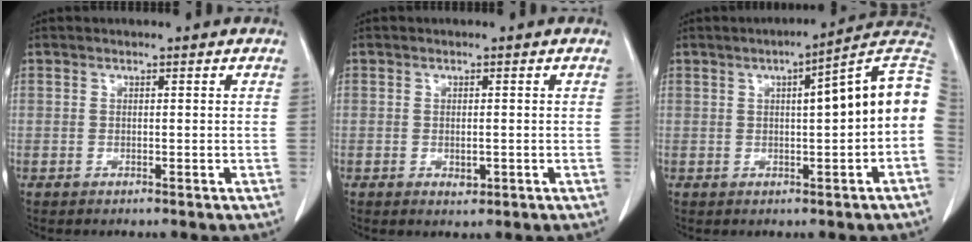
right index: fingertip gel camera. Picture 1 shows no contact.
{"total": 1.5, "force": [-0.4, 0.9, 1.1], "torque": [-0.015, -0.002, -0.001]}
{"total": 11.1, "force": [1.1, 0.9, 11.0], "torque": [-0.152, 0.030, 0.009]}